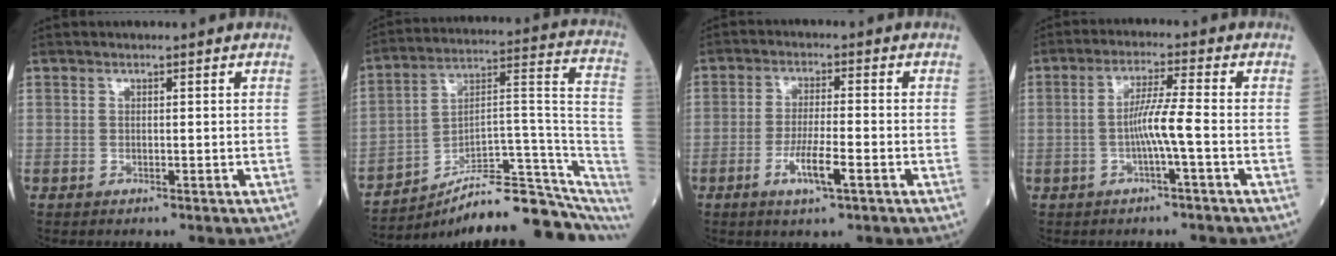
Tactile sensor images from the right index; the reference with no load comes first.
{"total": 20.1, "force": [-15.5, 3.9, 12.2], "torque": [-0.113, 0.065, -0.225]}
{"total": 4.1, "force": [-1.7, 0.6, 3.6], "torque": [-0.069, -0.002, -0.030]}
{"total": 5.1, "force": [-1.3, -0.8, 4.8], "torque": [-0.093, 0.005, -0.025]}